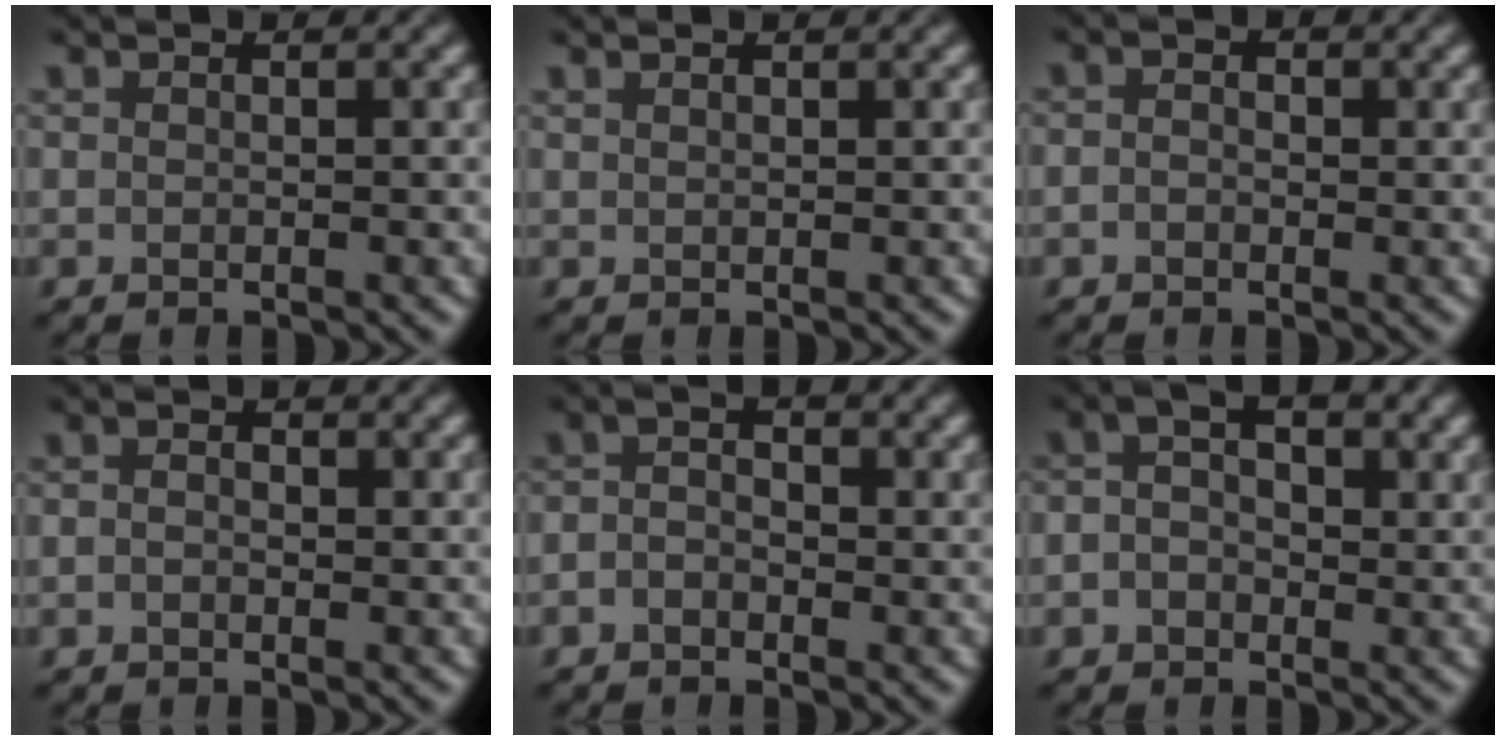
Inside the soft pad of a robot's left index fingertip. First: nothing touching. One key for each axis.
{"total": 0.7, "fx": 0.6, "fy": 0.1, "fz": 0.3, "tx": -0.004, "ty": 0.000, "tz": 0.008}
{"total": 1.4, "fx": -0.1, "fy": 1.0, "fz": 0.9, "tx": -0.015, "ty": -0.002, "tz": -0.013}
{"total": 1.6, "fx": 0.2, "fy": 1.1, "fz": 1.1, "tx": -0.016, "ty": -0.002, "tz": -0.011}
{"total": 1.8, "fx": -0.5, "fy": 1.1, "fz": 1.3, "tx": -0.027, "ty": 0.003, "tz": -0.016}
{"total": 3.9, "fx": 0.6, "fy": 2.8, "fz": 2.7, "tx": -0.037, "ty": 0.014, "tz": -0.004}